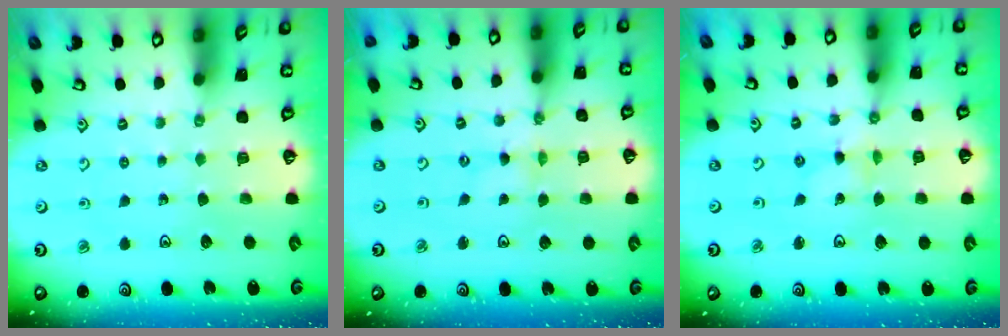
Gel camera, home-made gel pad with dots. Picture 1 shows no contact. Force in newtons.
{"total": 0.0}
{"total": 1.4, "press": 1.4, "slide": 0.2}